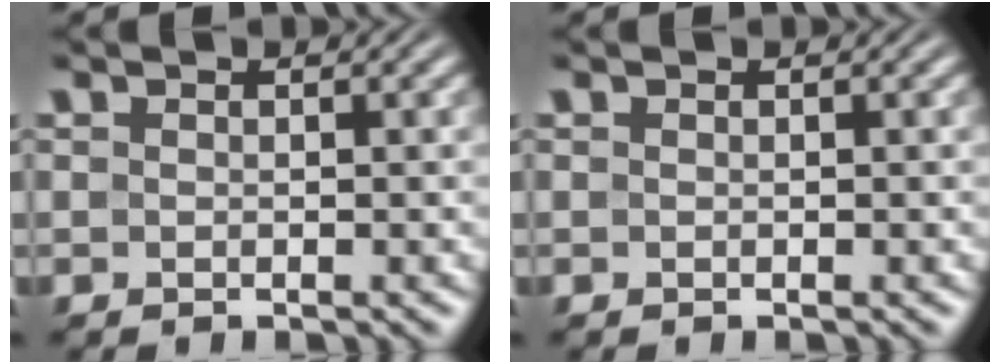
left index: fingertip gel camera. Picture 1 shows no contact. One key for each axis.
{"total": 0.0}